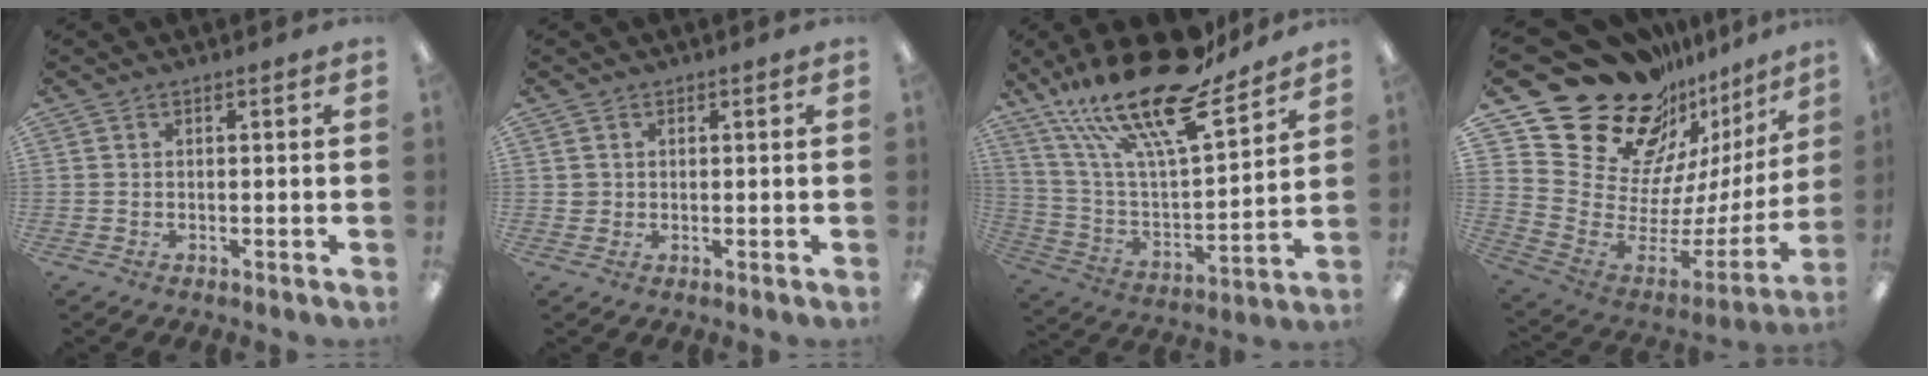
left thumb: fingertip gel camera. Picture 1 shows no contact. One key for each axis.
{"total": 1.6, "fx": 0.6, "fy": 1.5, "fz": -0.1, "tx": 0.000, "ty": 0.004, "tz": 0.010}
{"total": 25.4, "fx": 19.4, "fy": 7.0, "fz": 14.9, "tx": -0.263, "ty": -0.128, "tz": 0.326}
{"total": 26.6, "fx": 19.9, "fy": 13.9, "fz": 10.9, "tx": -0.164, "ty": -0.168, "tz": 0.392}